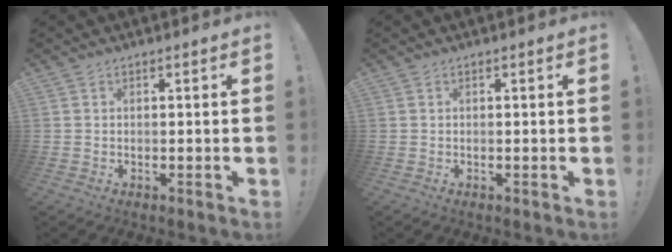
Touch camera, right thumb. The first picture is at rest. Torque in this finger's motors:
{"motor_torque": [0.00, 0.00, -0.28, 0.15, 0.01]}